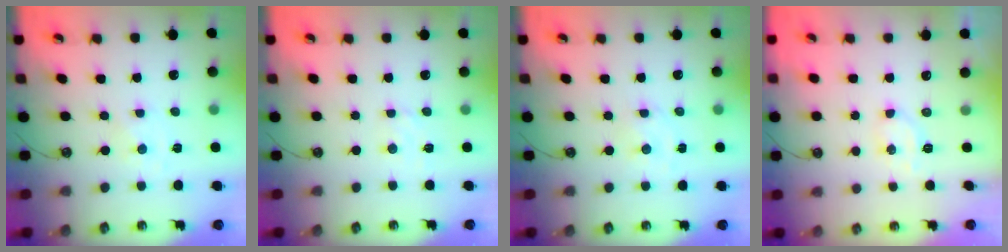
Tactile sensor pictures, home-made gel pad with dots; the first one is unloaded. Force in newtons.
{"total": 3.1, "press": 3.1, "slide": 0.4}
{"total": 1.6, "press": 1.6, "slide": 0.2}
{"total": 4.0, "press": 3.9, "slide": 0.7}